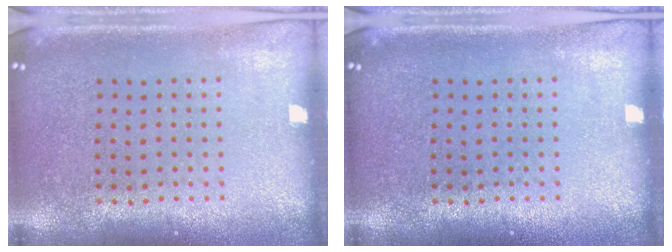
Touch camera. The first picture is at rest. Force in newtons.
{"total": 0.0}